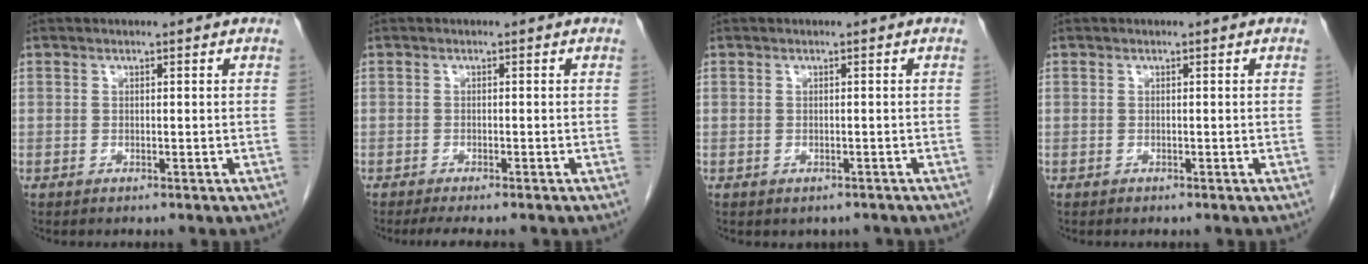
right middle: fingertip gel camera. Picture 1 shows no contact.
{"total": 4.5, "force": [-3.8, 0.5, 2.4], "torque": [-0.026, -0.008, -0.053]}
{"total": 1.2, "force": [-0.9, 0.8, 0.2], "torque": [-0.003, 0.001, -0.009]}
{"total": 0.0}